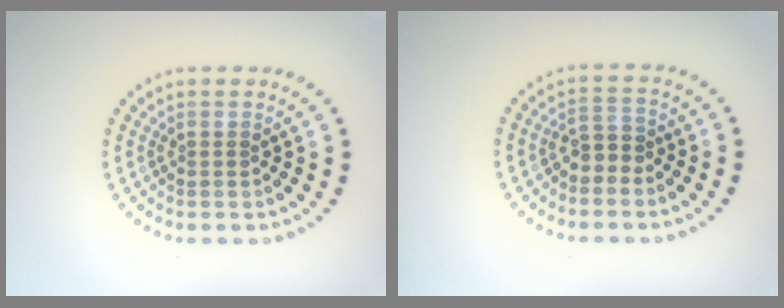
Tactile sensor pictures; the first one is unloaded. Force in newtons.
{"total": 1.8, "press": 1.5, "slide": 1.0}